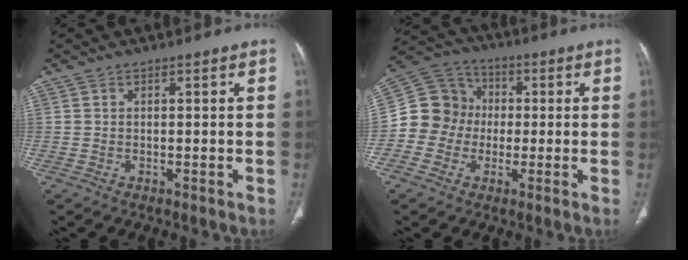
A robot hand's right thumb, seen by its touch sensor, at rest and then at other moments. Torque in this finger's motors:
{"motor_torque": [1.31, 1.15, 0.85, -0.76, 0.07]}